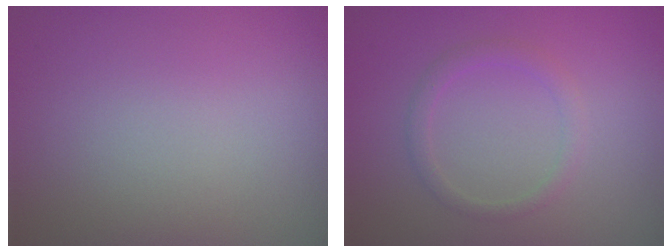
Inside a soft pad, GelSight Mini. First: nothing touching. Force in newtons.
{"total": 1.6, "press": 1.6, "slide": 0.0}